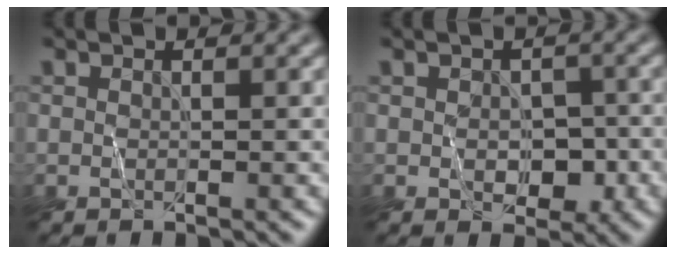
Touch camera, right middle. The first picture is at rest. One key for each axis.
{"total": 2.5, "fx": -0.6, "fy": 1.6, "fz": 1.8, "tx": -0.027, "ty": -0.003, "tz": -0.001}